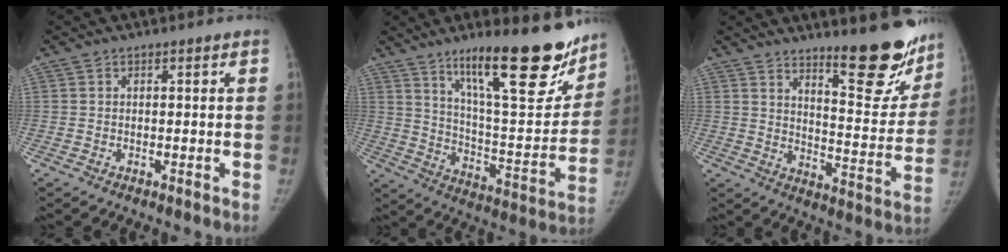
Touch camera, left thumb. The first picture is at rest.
{"total": 24.9, "force": [16.3, 6.8, 17.6], "torque": [-0.217, -0.087, 0.258]}
{"total": 17.2, "force": [12.7, 4.5, 10.7], "torque": [-0.093, -0.113, 0.181]}